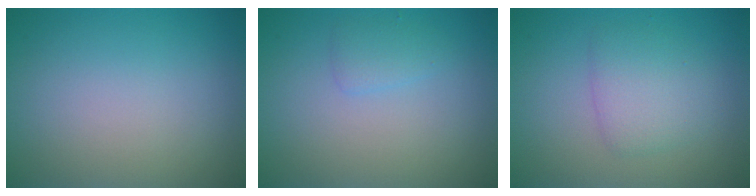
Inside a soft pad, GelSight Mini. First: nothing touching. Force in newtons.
{"total": 1.2, "press": 1.2, "slide": 0.1}
{"total": 2.9, "press": 2.9, "slide": 0.1}